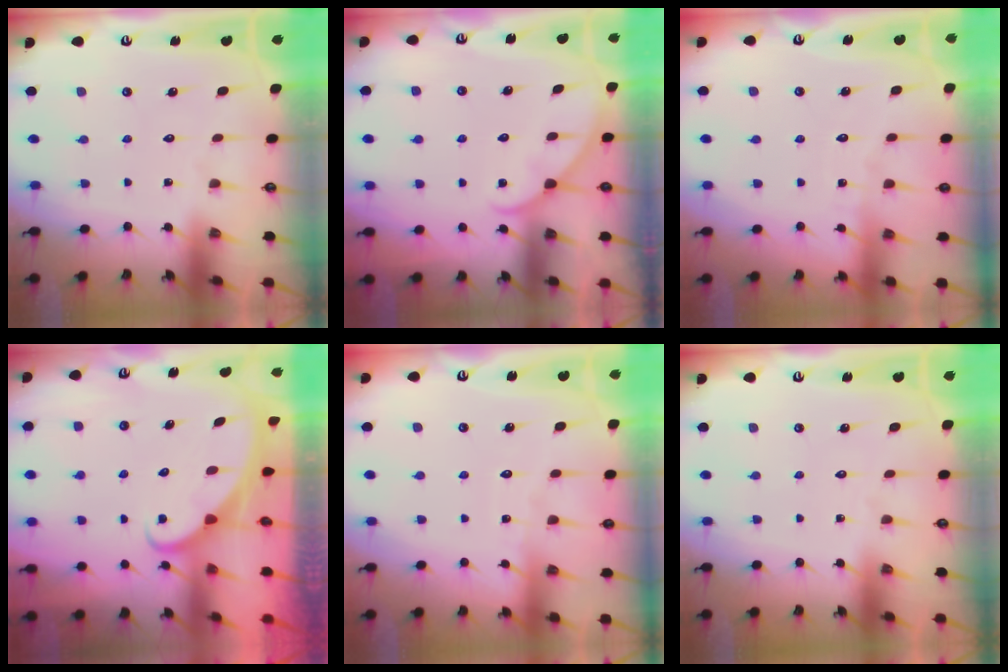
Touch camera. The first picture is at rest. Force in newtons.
{"total": 3.4, "press": 3.3, "slide": 0.4}
{"total": 2.4, "press": 2.4, "slide": 0.3}
{"total": 2.1, "press": 2.1, "slide": 0.1}
{"total": 3.3, "press": 3.3, "slide": 0.3}
{"total": 0.0}